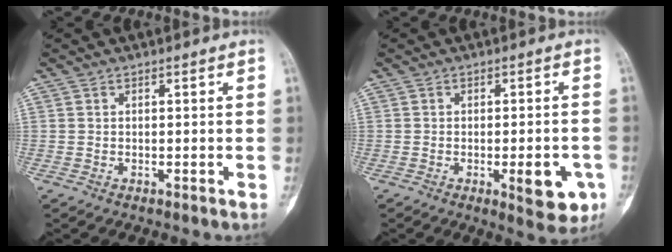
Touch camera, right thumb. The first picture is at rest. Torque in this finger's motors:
{"motor_torque": [1.64, 1.20, 0.68, -0.86, 0.37]}